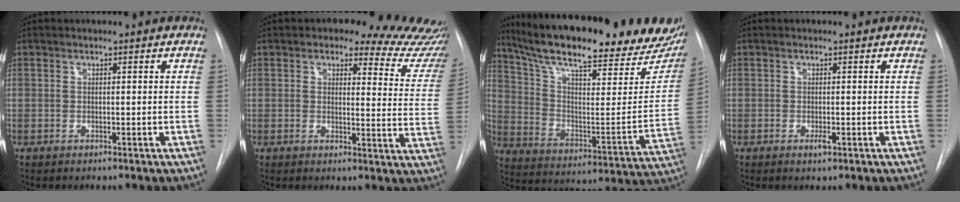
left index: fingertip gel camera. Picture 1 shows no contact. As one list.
[{"total": 14.8, "force": [12.9, 5.0, 5.3], "torque": [-0.023, -0.044, 0.115]}, {"total": 29.4, "force": [23.8, 5.7, 16.4], "torque": [-0.260, -0.036, 0.331]}, {"total": 1.0, "force": [-0.4, 0.2, 0.9], "torque": [-0.014, -0.002, -0.007]}]